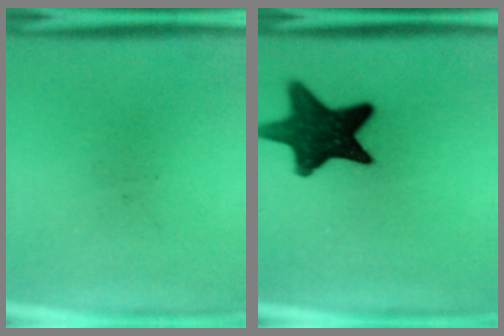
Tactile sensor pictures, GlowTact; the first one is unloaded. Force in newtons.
{"total": 14.8}